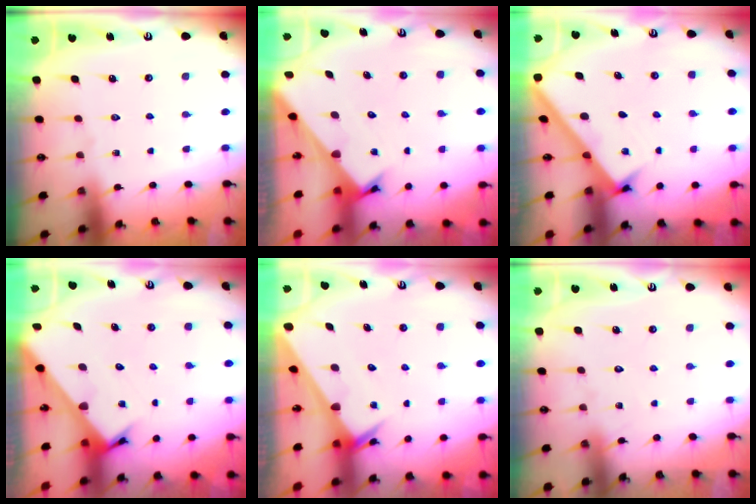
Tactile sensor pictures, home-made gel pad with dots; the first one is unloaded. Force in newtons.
{"total": 2.3, "press": 2.3, "slide": 0.2}
{"total": 2.4, "press": 2.4, "slide": 0.2}
{"total": 3.5, "press": 3.5, "slide": 0.2}
{"total": 2.9, "press": 2.9, "slide": 0.0}
{"total": 6.1, "press": 6.1, "slide": 0.6}